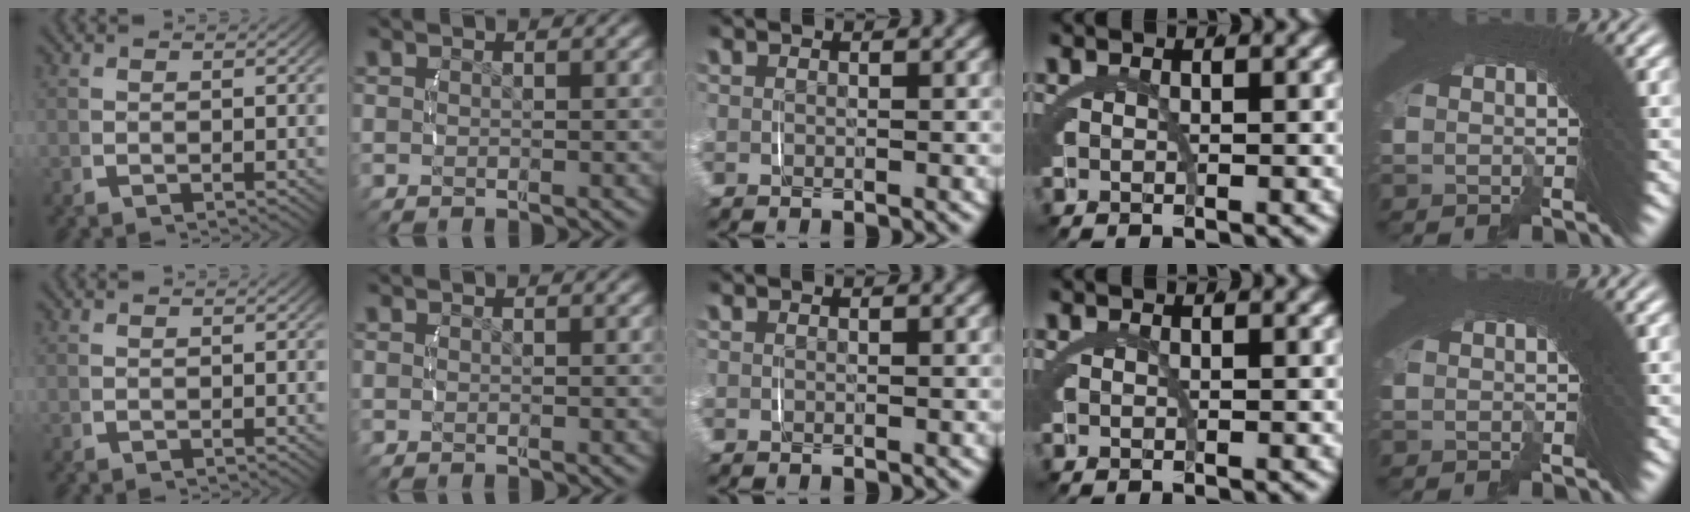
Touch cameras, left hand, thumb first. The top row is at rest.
{}